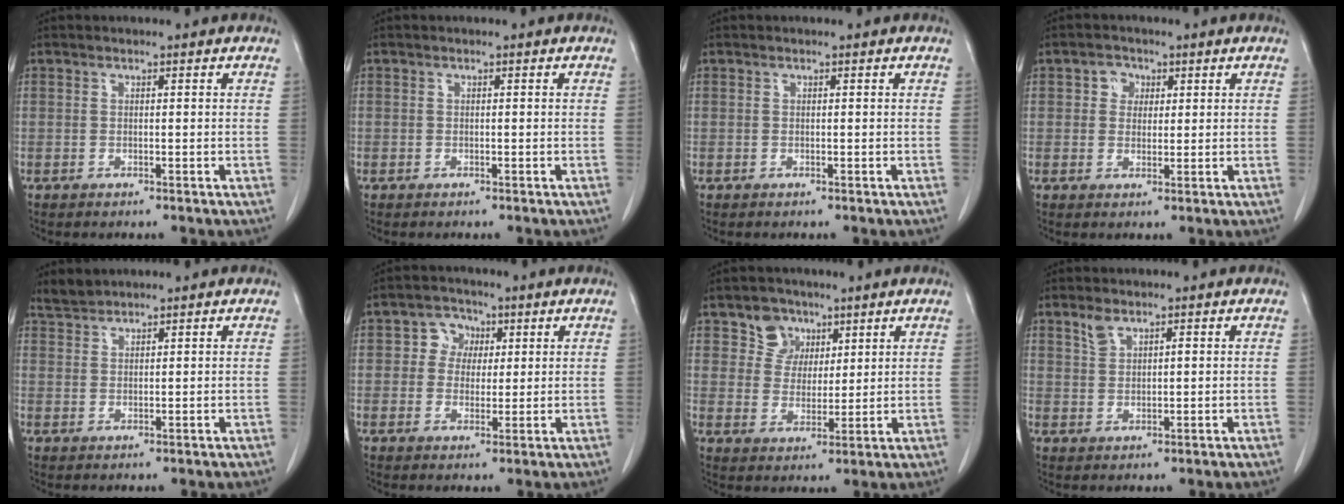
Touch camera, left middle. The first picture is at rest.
{"total": 0.0}
{"total": 0.0}
{"total": 2.8, "force": [1.0, 2.4, 1.1], "torque": [-0.016, 0.005, 0.014]}
{"total": 2.0, "force": [2.0, 0.1, -0.1], "torque": [-0.005, 0.006, 0.043]}
{"total": 4.3, "force": [1.2, 3.8, 1.5], "torque": [-0.021, 0.015, 0.019]}
{"total": 5.3, "force": [3.3, 4.1, 0.7], "torque": [-0.014, 0.006, 0.062]}
{"total": 2.5, "force": [1.7, 1.2, 1.3], "torque": [-0.029, 0.006, 0.037]}